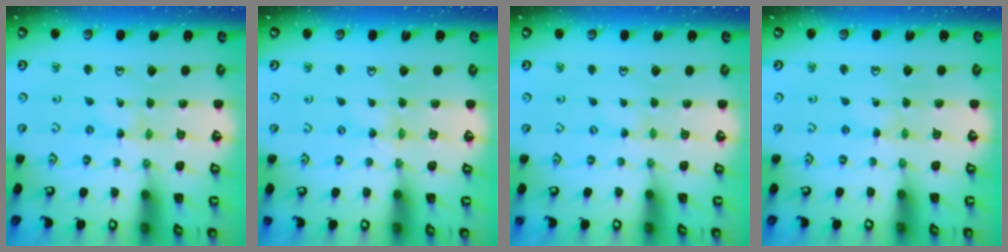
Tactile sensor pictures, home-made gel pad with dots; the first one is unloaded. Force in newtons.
{"total": 0.6, "press": 0.6, "slide": 0.1}
{"total": 0.0}
{"total": 1.2, "press": 1.2, "slide": 0.2}